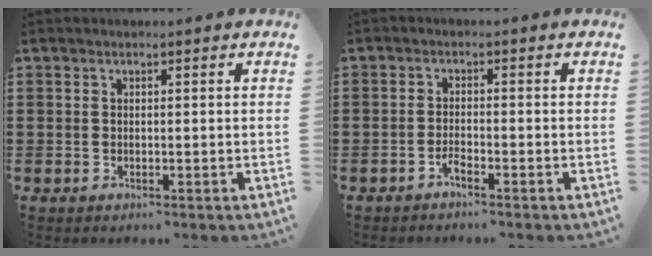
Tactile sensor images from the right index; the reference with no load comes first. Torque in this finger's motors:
{"motor_torque": [2.14, 0.00, 0.03, 0.00]}